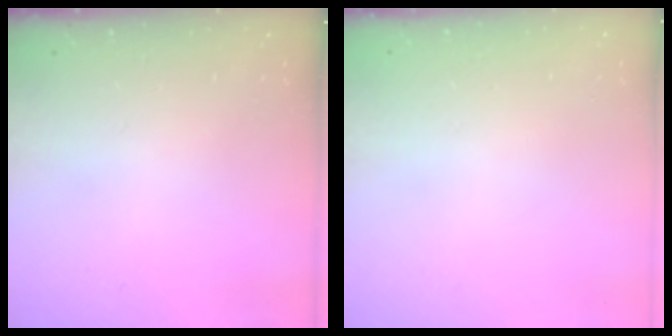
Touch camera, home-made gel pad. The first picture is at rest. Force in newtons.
{"total": 0.0}